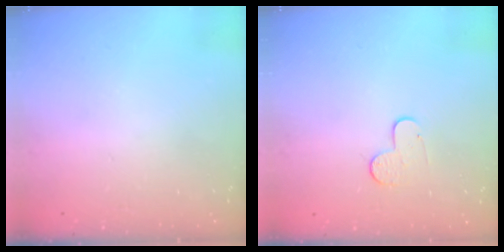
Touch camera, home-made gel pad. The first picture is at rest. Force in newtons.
{"total": 7.1, "press": 7.1, "slide": 0.6}